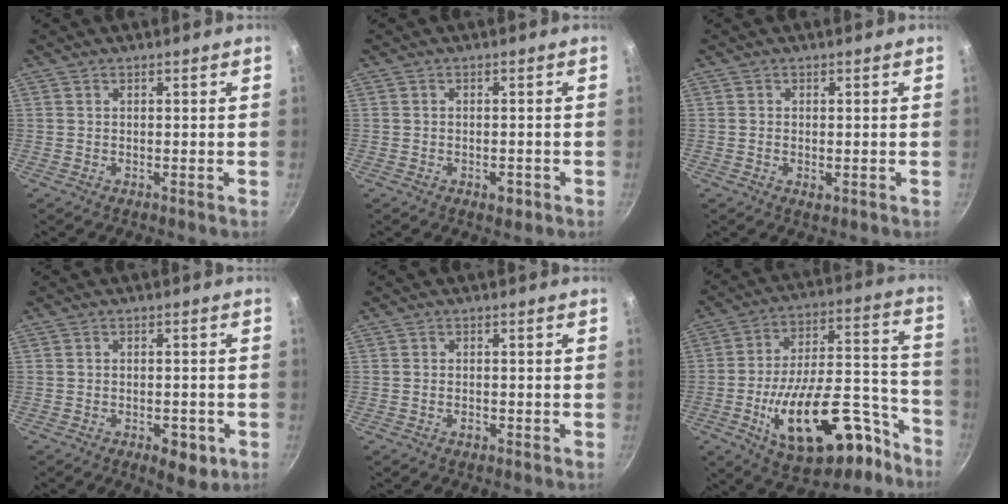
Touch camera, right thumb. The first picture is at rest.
{"total": 2.5, "force": [-1.2, 1.4, 1.6], "torque": [-0.020, 0.010, -0.013]}
{"total": 1.5, "force": [-0.3, 0.9, 1.2], "torque": [-0.019, -0.003, -0.005]}
{"total": 5.8, "force": [-2.5, 3.0, 4.3], "torque": [-0.042, 0.013, -0.027]}
{"total": 1.5, "force": [-0.8, 0.9, 0.8], "torque": [-0.015, 0.008, -0.013]}
{"total": 26.8, "force": [-12.9, 13.2, 19.5], "torque": [-0.254, 0.091, -0.184]}